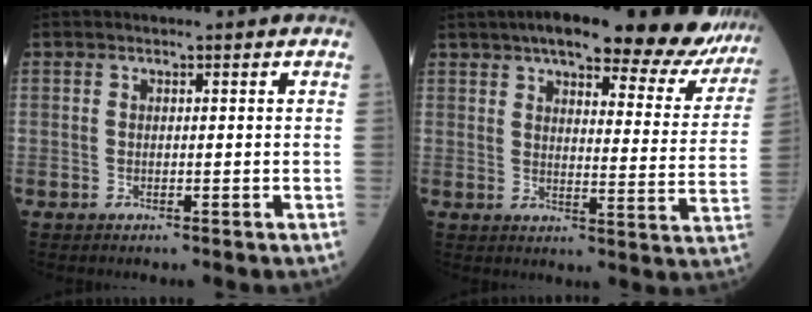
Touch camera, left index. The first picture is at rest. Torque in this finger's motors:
{"motor_torque": [0.58, -0.75, 1.05, 0.18]}